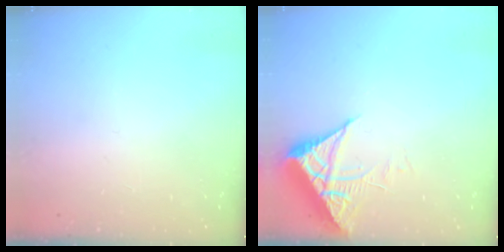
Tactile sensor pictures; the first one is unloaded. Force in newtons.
{"total": 6.6, "press": 6.6, "slide": 0.8}